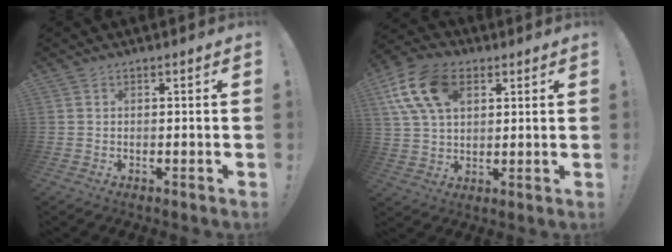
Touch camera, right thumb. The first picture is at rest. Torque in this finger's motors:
{"motor_torque": [-0.19, 0.91, 1.18, 0.31, 0.40]}